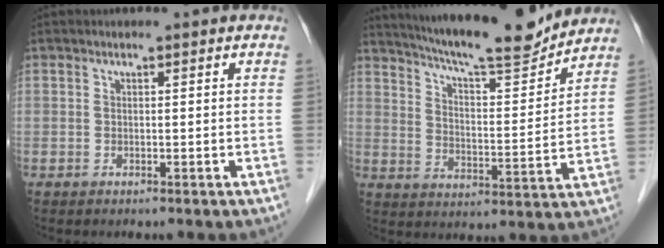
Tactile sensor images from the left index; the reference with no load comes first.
{"total": 16.5, "force": [15.1, 1.3, 6.5], "torque": [-0.113, -0.008, 0.223]}